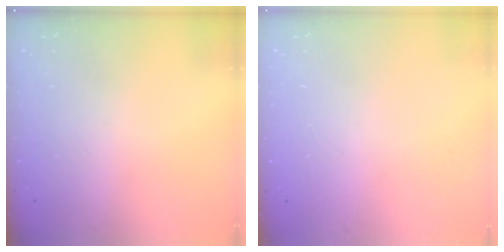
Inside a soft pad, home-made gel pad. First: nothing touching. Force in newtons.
{"total": 0.9, "press": 0.9, "slide": 0.0}